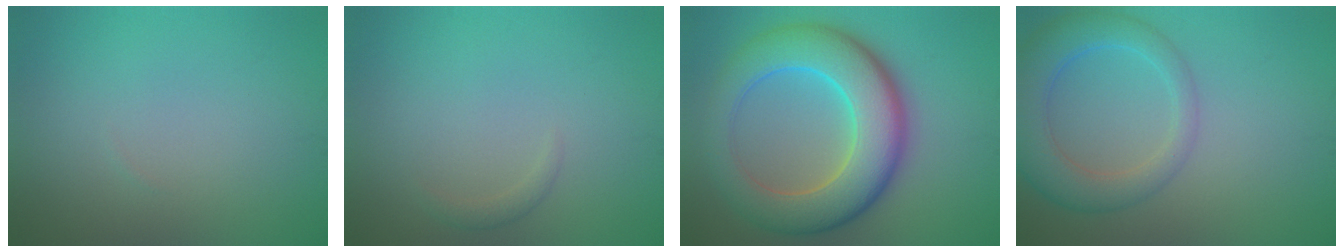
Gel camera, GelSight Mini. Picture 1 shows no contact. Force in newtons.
{"total": 0.8, "press": 0.8, "slide": 0.1}
{"total": 10.3, "press": 10.3, "slide": 0.1}
{"total": 4.2, "press": 4.2, "slide": 0.2}